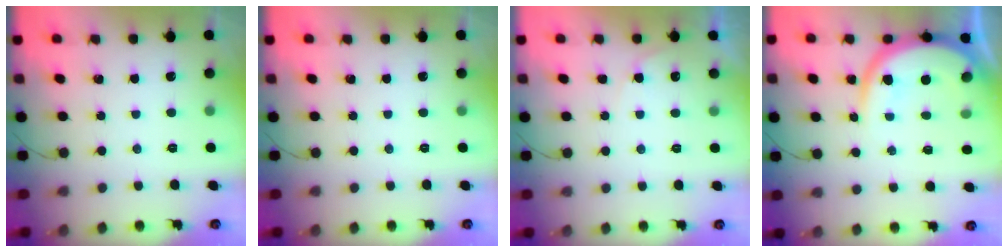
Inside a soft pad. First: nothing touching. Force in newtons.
{"total": 0.0}
{"total": 5.0, "press": 4.9, "slide": 0.9}
{"total": 11.0, "press": 10.9, "slide": 1.2}